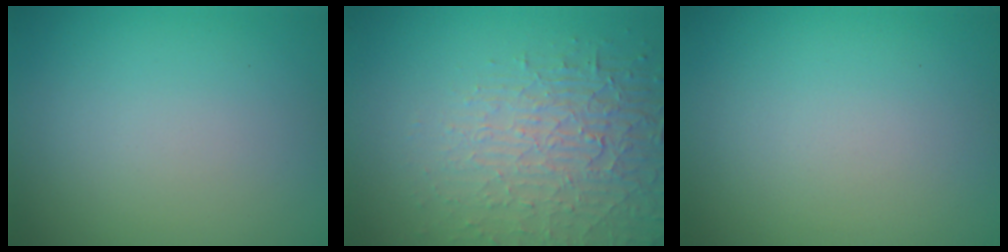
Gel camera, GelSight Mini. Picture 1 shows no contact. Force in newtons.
{"total": 4.0, "press": 3.9, "slide": 1.1}
{"total": 0.0}